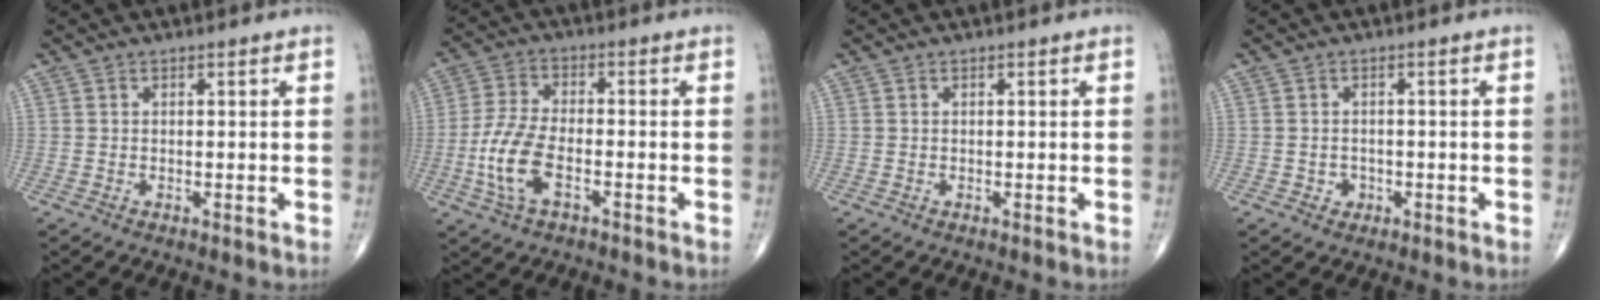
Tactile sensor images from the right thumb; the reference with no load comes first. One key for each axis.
{"total": 9.4, "fx": -3.1, "fy": 4.4, "fz": 7.6, "tx": -0.169, "ty": 0.016, "tz": -0.061}
{"total": 0.0}
{"total": 1.8, "fx": -0.6, "fy": 1.6, "fz": 0.5, "tx": 0.005, "ty": 0.007, "tz": -0.007}